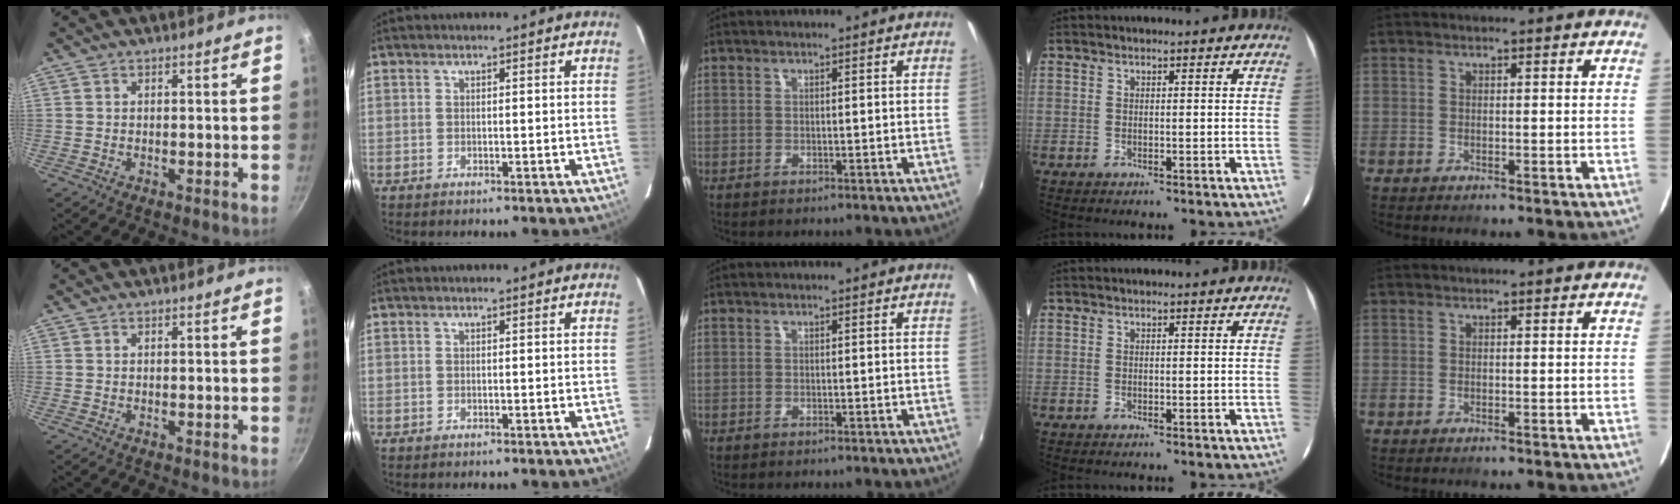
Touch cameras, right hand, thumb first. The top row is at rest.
{}